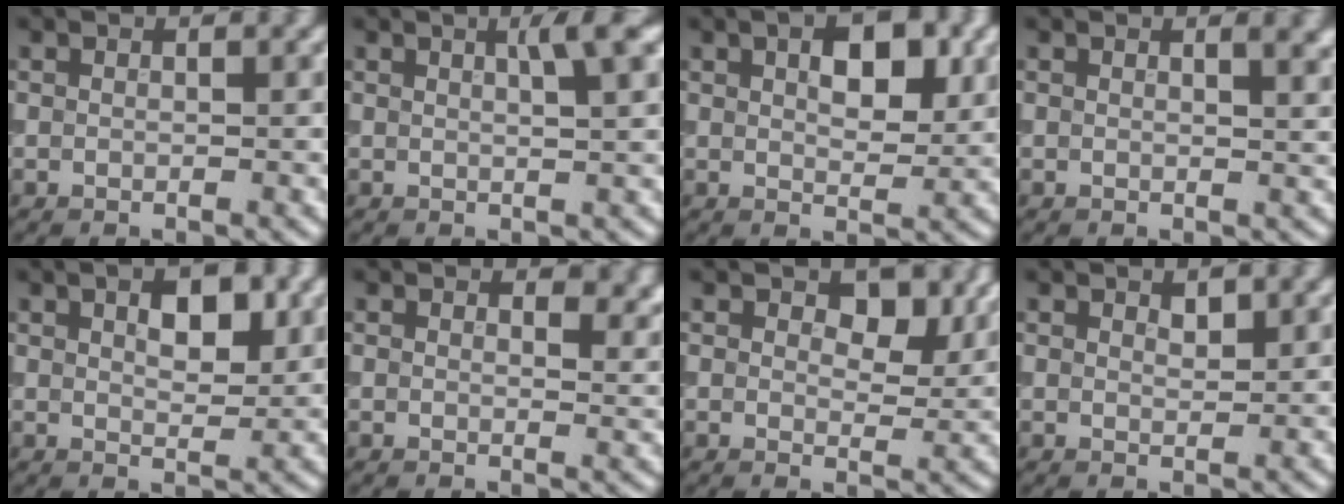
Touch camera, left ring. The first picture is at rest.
{"total": 2.8, "force": [1.2, 0.4, 2.5], "torque": [-0.027, 0.005, 0.017]}
{"total": 4.4, "force": [1.6, 2.1, 3.5], "torque": [-0.049, 0.004, 0.026]}
{"total": 2.5, "force": [1.4, 1.0, 1.8], "torque": [-0.005, 0.004, 0.019]}
{"total": 3.3, "force": [1.4, 1.5, 2.6], "torque": [-0.038, 0.004, 0.024]}
{"total": 2.5, "force": [1.5, 1.2, 1.5], "torque": [-0.018, -0.006, 0.019]}
{"total": 4.6, "force": [2.2, 2.7, 3.1], "torque": [-0.045, -0.007, 0.027]}
{"total": 0.8, "force": [0.7, 0.3, 0.4], "torque": [-0.006, -0.003, 0.012]}